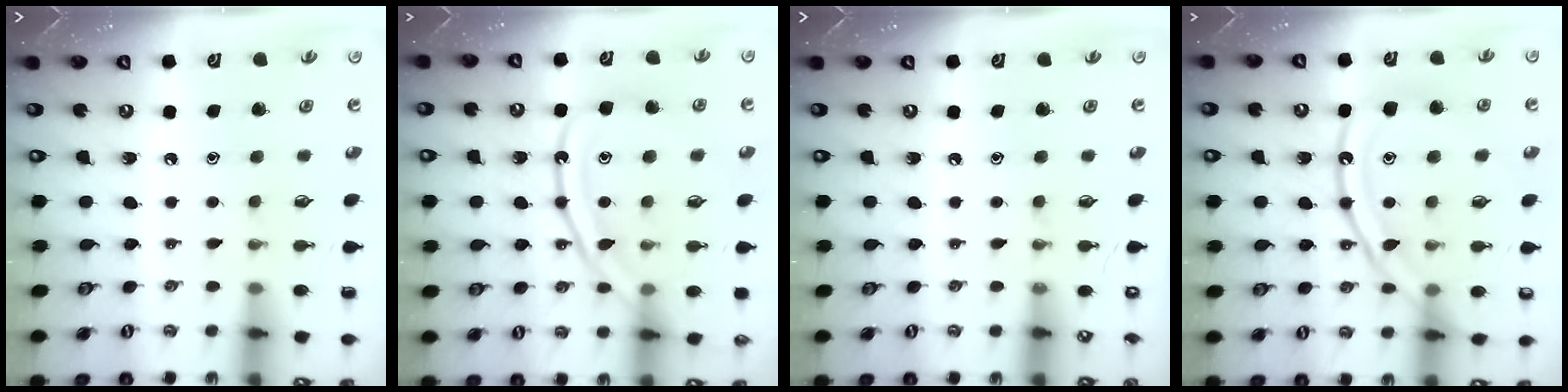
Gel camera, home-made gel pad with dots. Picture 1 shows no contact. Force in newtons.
{"total": 15.0, "press": 15.0, "slide": 1.3}
{"total": 0.0}
{"total": 16.3, "press": 16.3, "slide": 1.5}